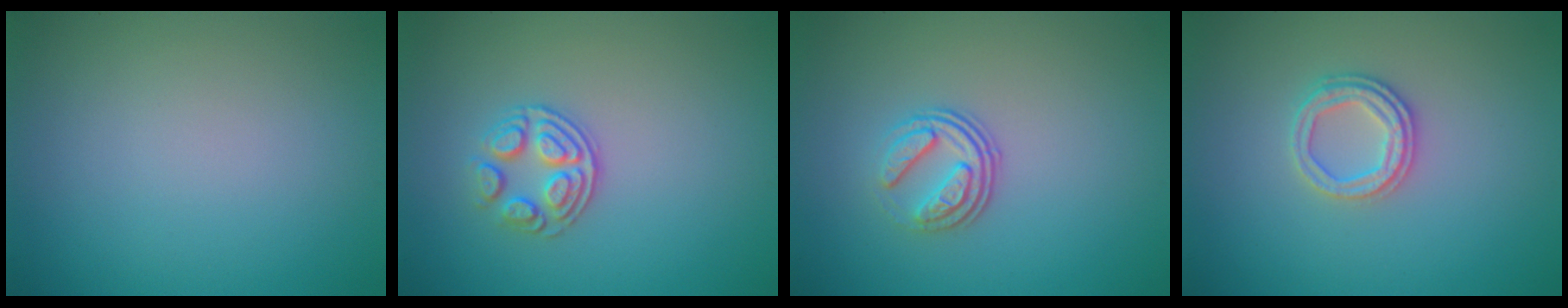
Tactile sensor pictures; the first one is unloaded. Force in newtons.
{"total": 2.9, "press": 2.5, "slide": 1.4}
{"total": 3.3, "press": 2.3, "slide": 2.4}
{"total": 2.5, "press": 2.4, "slide": 0.8}